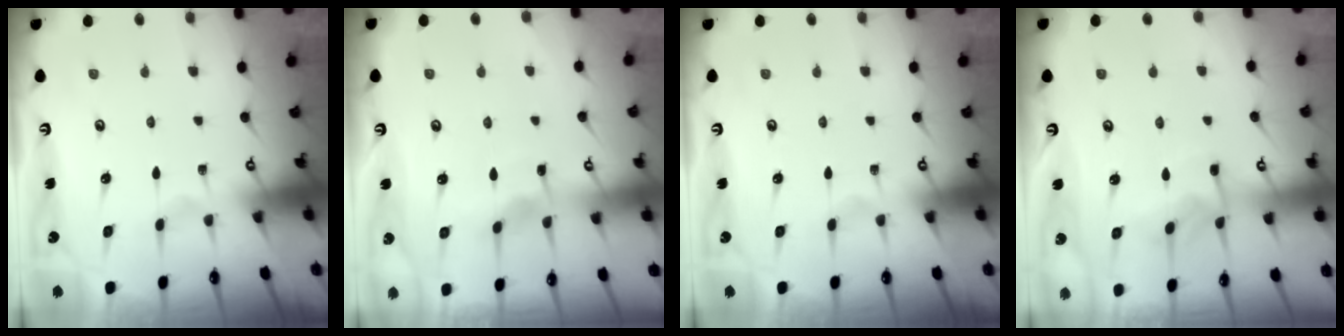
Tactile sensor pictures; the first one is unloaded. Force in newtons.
{"total": 3.3, "press": 3.3, "slide": 0.4}
{"total": 0.0}
{"total": 6.0, "press": 6.0, "slide": 0.6}